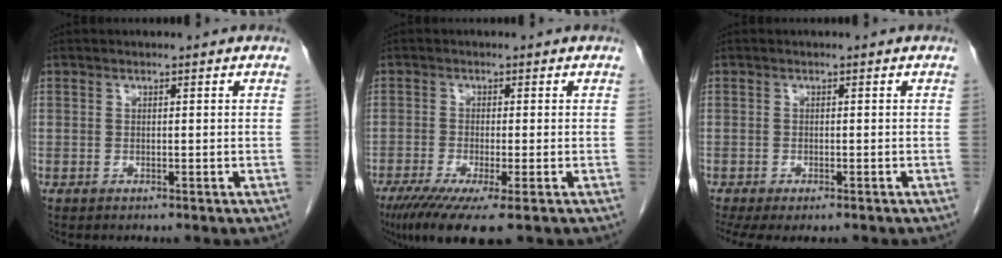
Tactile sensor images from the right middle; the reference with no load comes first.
{"total": 8.6, "force": [-5.3, 1.0, 6.8], "torque": [-0.107, -0.021, -0.087]}
{"total": 7.1, "force": [-5.3, 2.6, 3.9], "torque": [-0.071, -0.005, -0.080]}